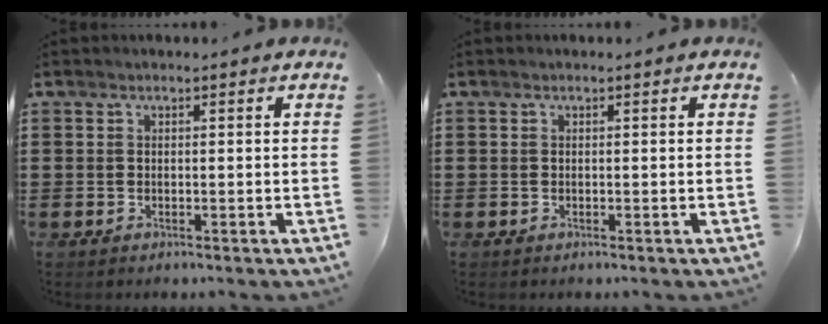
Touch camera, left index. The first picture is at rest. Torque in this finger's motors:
{"motor_torque": [0.00, 0.00, 0.00, 0.01]}